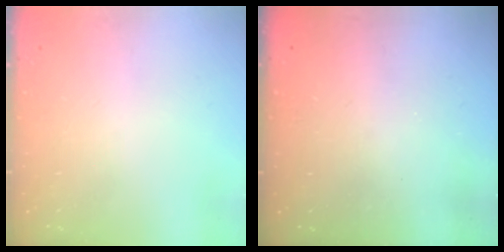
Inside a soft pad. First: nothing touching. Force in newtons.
{"total": 3.2, "press": 3.2, "slide": 0.1}